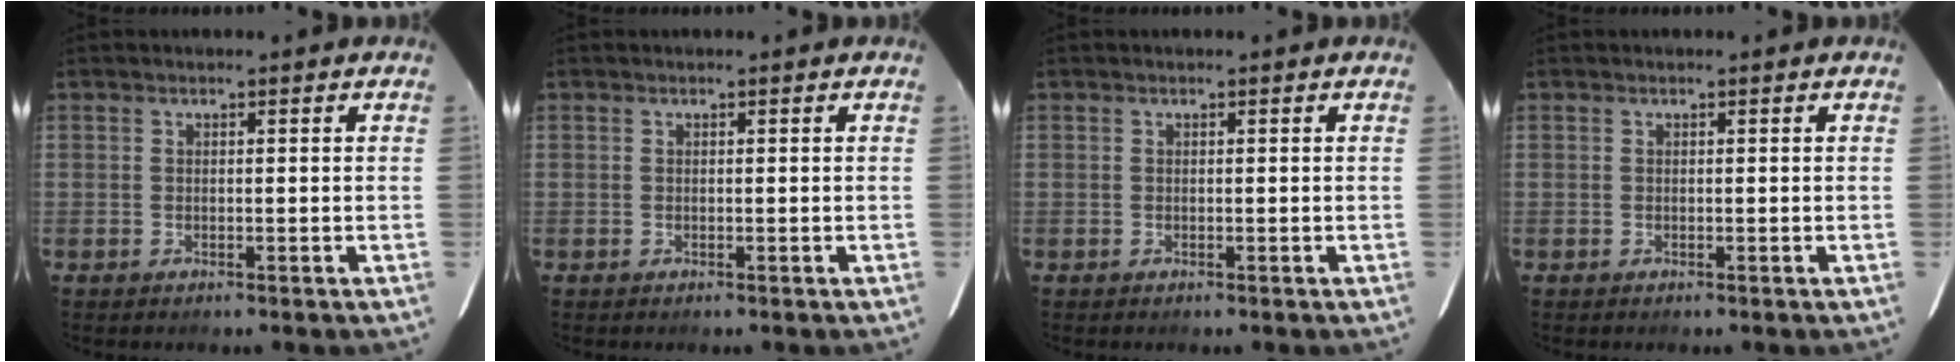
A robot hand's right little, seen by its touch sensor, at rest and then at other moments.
{"total": 0.0}
{"total": 0.0}
{"total": 0.0}